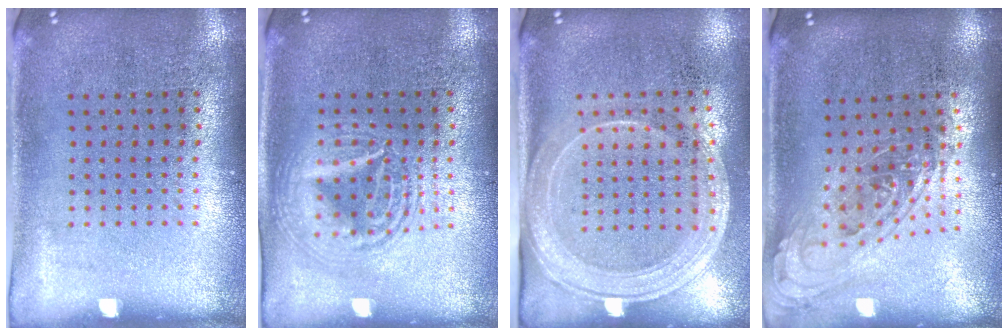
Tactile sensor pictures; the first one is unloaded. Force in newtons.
{"total": 2.6, "press": 2.6, "slide": 0.3}
{"total": 2.0, "press": 1.7, "slide": 1.1}
{"total": 1.0, "press": 1.0, "slide": 0.3}